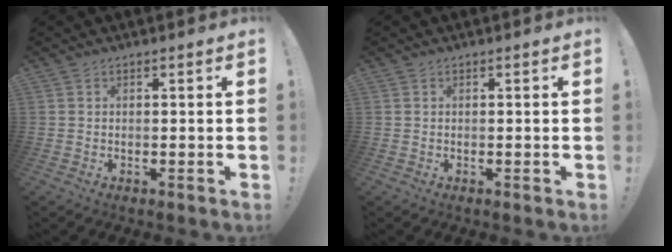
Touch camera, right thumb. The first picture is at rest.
{"total": 0.0}